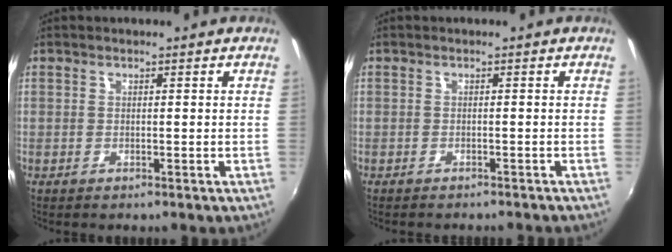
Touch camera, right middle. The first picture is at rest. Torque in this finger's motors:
{"motor_torque": [1.08, -1.06, 0.06, 0.06]}